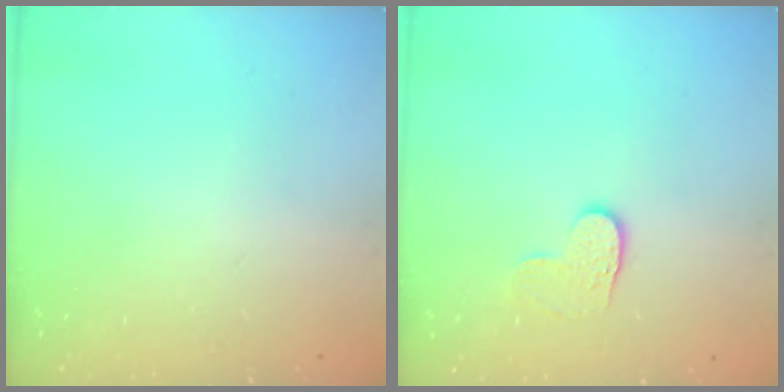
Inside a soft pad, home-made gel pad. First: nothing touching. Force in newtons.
{"total": 4.0, "press": 4.0, "slide": 0.4}